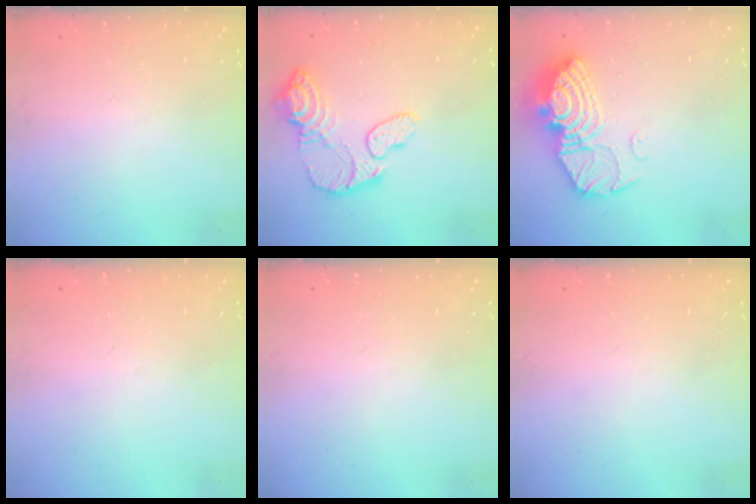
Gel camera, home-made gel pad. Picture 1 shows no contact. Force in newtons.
{"total": 12.2, "press": 12.2, "slide": 1.1}
{"total": 15.4, "press": 15.3, "slide": 1.3}
{"total": 0.0}
{"total": 0.0}
{"total": 0.0}